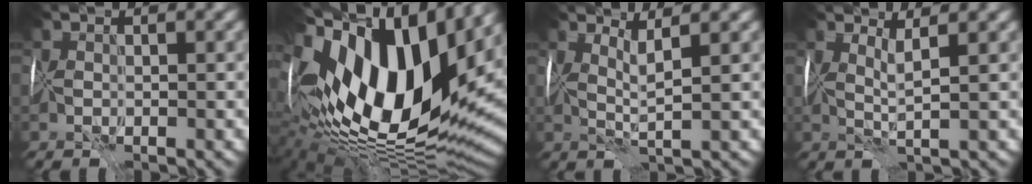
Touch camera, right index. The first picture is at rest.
{"total": 18.2, "force": [5.6, 8.6, 15.0], "torque": [-0.287, 0.029, 0.091]}
{"total": 2.5, "force": [2.1, -1.1, 0.6], "torque": [-0.013, 0.000, 0.046]}
{"total": 2.2, "force": [1.9, -1.1, 0.5], "torque": [-0.009, 0.002, 0.039]}